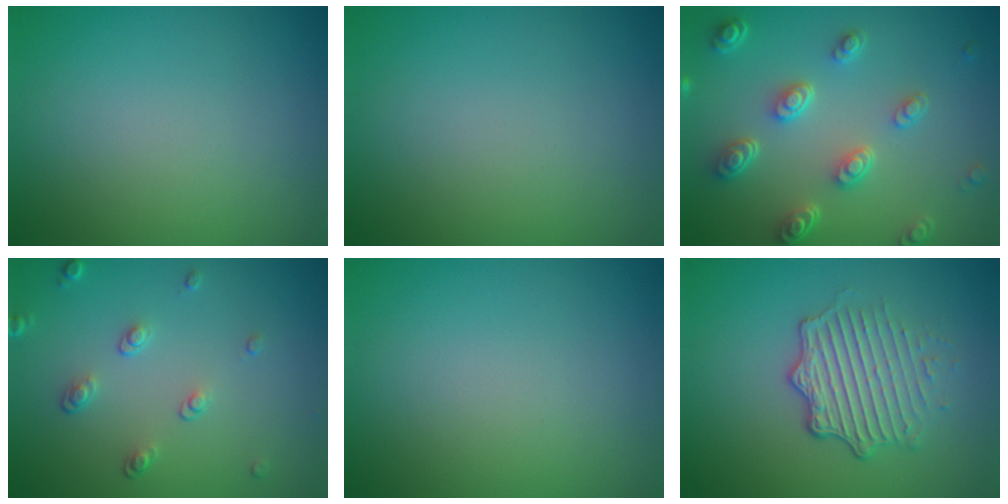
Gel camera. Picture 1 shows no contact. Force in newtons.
{"total": 0.0}
{"total": 4.7, "press": 3.5, "slide": 3.1}
{"total": 1.8, "press": 1.3, "slide": 1.2}
{"total": 0.0}
{"total": 4.8, "press": 3.3, "slide": 3.4}